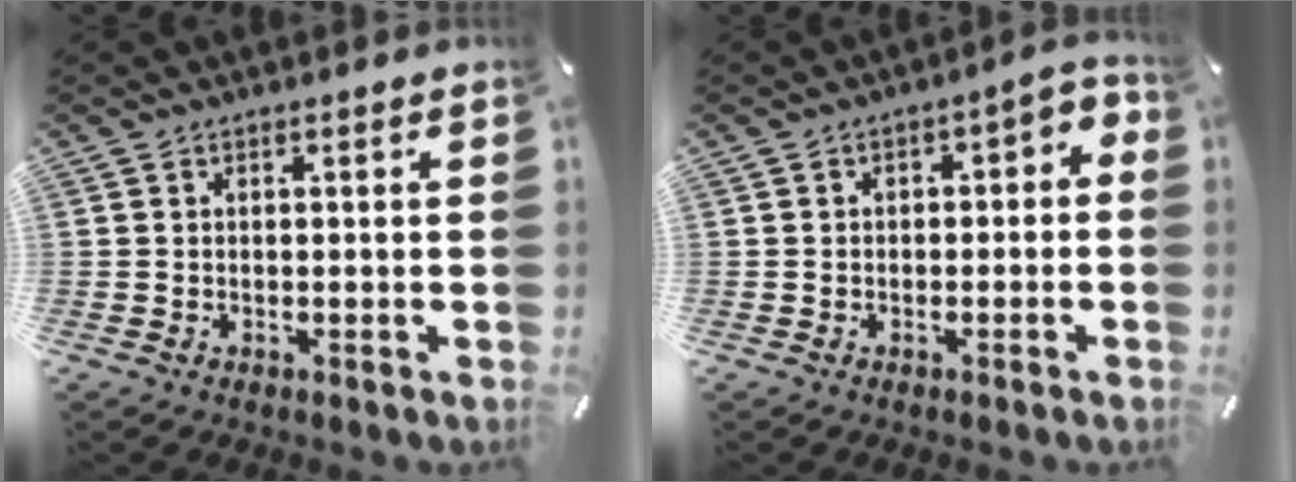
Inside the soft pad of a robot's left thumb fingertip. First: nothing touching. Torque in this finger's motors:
{"motor_torque": [-0.08, -0.14, 0.21, 0.22, 0.02]}